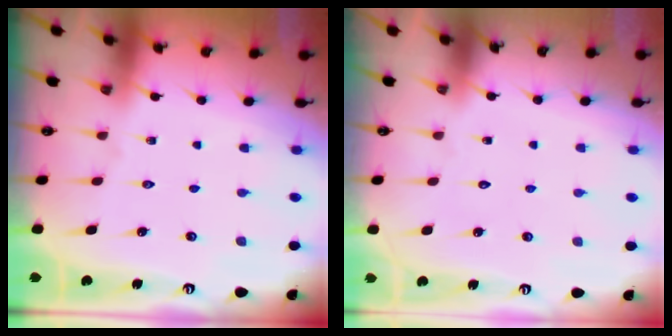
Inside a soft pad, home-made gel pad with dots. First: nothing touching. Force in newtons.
{"total": 1.5, "press": 1.5, "slide": 0.1}